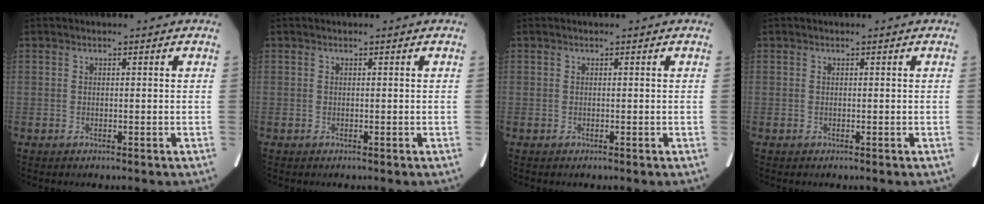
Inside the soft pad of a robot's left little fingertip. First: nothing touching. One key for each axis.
{"total": 0.0}
{"total": 0.0}
{"total": 0.0}